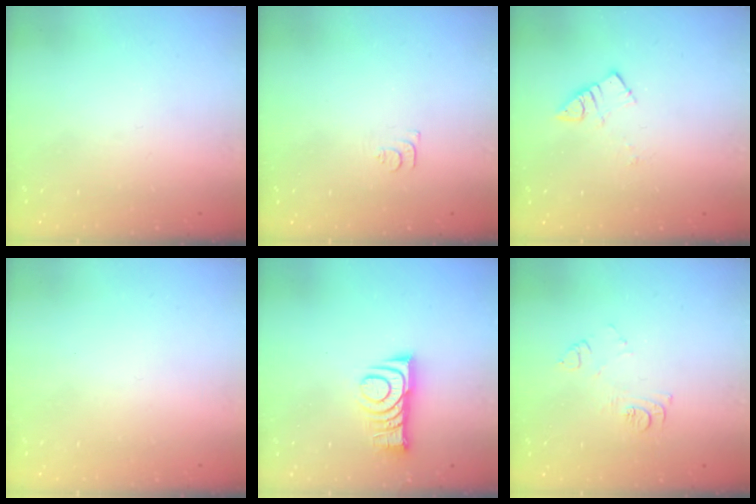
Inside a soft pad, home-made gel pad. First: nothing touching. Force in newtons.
{"total": 3.7, "press": 3.6, "slide": 0.5}
{"total": 4.1, "press": 4.1, "slide": 0.2}
{"total": 1.7, "press": 1.7, "slide": 0.1}
{"total": 9.3, "press": 9.3, "slide": 0.7}
{"total": 7.2, "press": 7.2, "slide": 0.7}